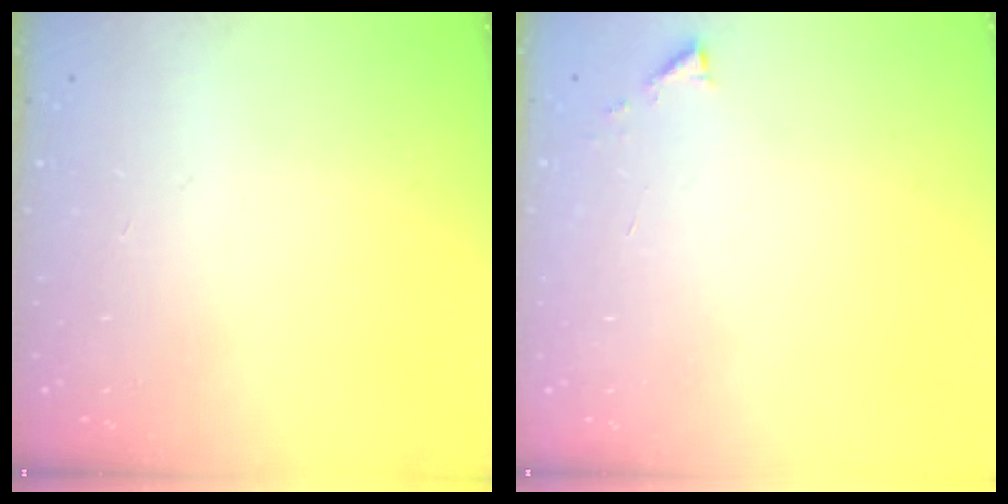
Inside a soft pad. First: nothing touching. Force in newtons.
{"total": 2.9, "press": 2.9, "slide": 0.4}